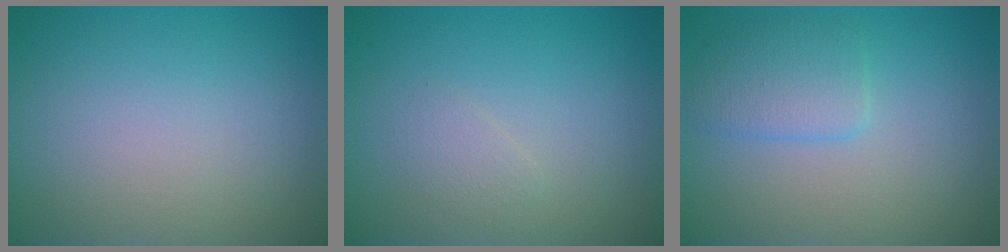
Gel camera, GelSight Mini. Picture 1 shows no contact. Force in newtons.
{"total": 0.9, "press": 0.9, "slide": 0.0}
{"total": 2.5, "press": 2.5, "slide": 0.1}